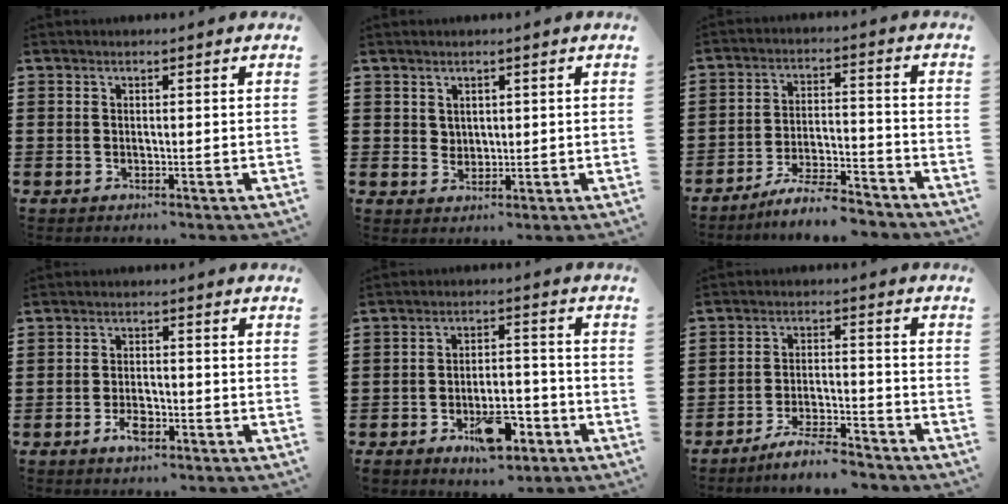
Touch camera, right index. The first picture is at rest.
{"total": 2.0, "force": [1.4, 1.4, 0.3], "torque": [-0.009, 0.007, 0.027]}
{"total": 6.9, "force": [-6.4, 0.3, 2.5], "torque": [-0.051, 0.003, -0.123]}
{"total": 3.2, "force": [-1.6, 1.4, 2.4], "torque": [-0.049, 0.000, -0.030]}
{"total": 8.7, "force": [-4.4, 3.7, 6.5], "torque": [-0.093, 0.010, -0.068]}
{"total": 5.0, "force": [-4.7, 0.3, 1.6], "torque": [-0.034, -0.001, -0.092]}